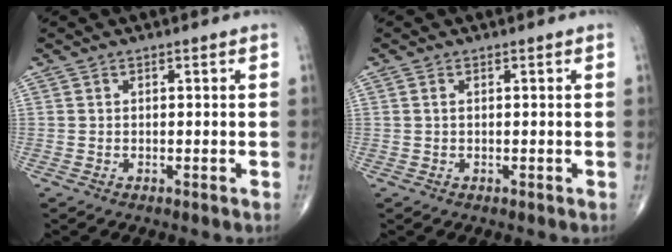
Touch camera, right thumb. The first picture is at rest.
{"total": 0.5, "force": [0.2, 0.2, 0.5], "torque": [-0.015, 0.003, 0.004]}